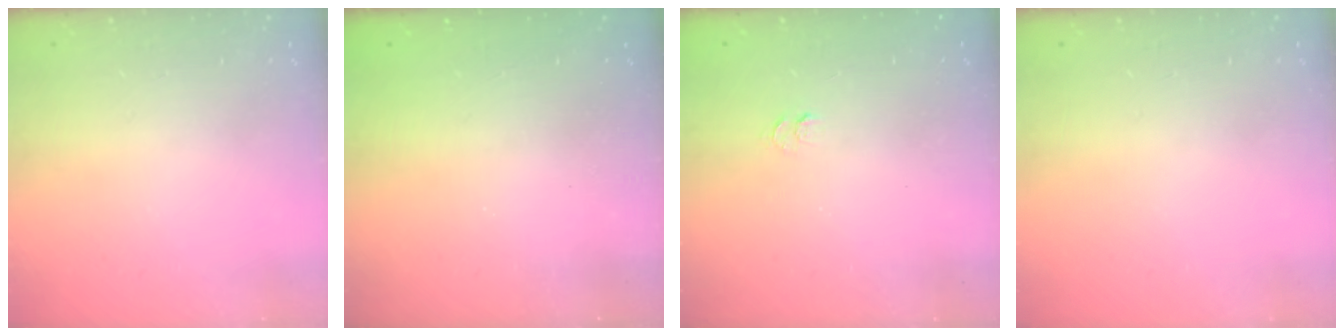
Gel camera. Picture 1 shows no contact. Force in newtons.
{"total": 2.3, "press": 2.2, "slide": 0.8}
{"total": 5.2, "press": 5.2, "slide": 0.7}
{"total": 0.0}